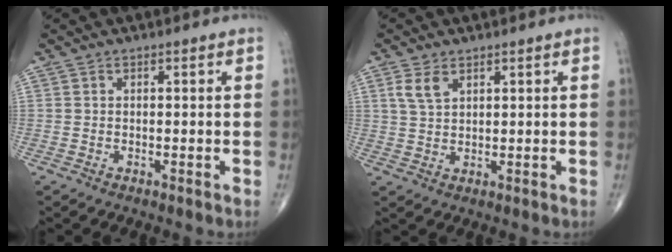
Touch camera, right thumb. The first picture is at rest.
{"total": 3.9, "force": [2.0, 2.2, 2.5], "torque": [-0.049, -0.002, 0.046]}